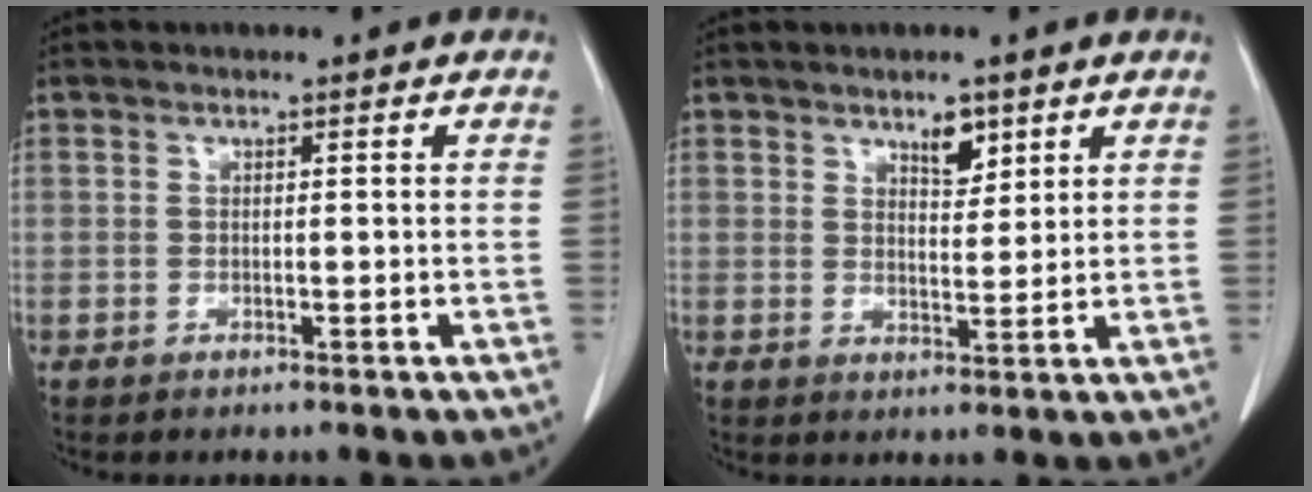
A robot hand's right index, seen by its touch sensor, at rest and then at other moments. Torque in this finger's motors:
{"motor_torque": [0.03, 0.14, 0.05, 0.00]}